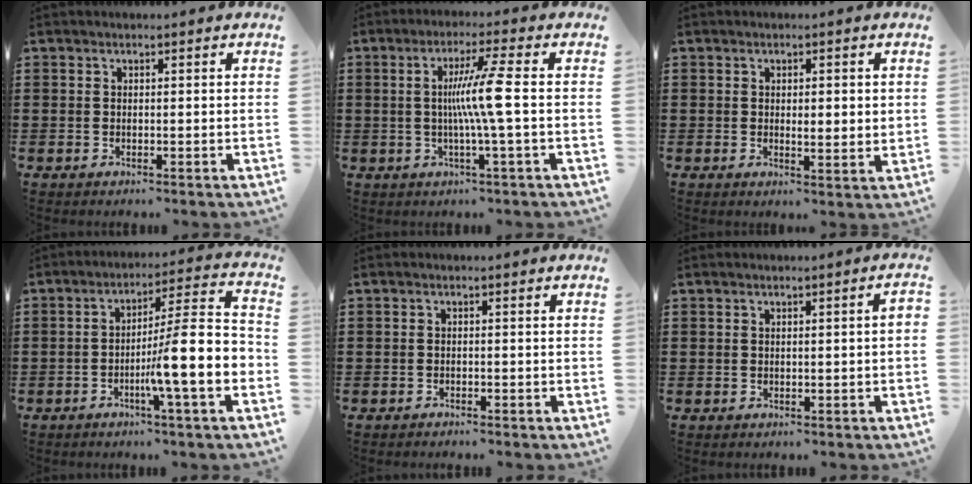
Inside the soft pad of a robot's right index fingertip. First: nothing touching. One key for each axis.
{"total": 7.9, "fx": -0.1, "fy": -1.0, "fz": 7.8, "tx": -0.151, "ty": -0.009, "tz": -0.014}
{"total": 1.9, "fx": 0.4, "fy": 0.4, "fz": 1.8, "tx": -0.033, "ty": 0.003, "tz": 0.006}
{"total": 10.0, "fx": -3.3, "fy": -0.3, "fz": 9.5, "tx": -0.146, "ty": -0.031, "tz": -0.067}
{"total": 0.9, "fx": -0.9, "fy": 0.0, "fz": 0.0, "tx": -0.002, "ty": -0.001, "tz": -0.020}
{"total": 0.9, "fx": -0.2, "fy": -0.1, "fz": 0.9, "tx": -0.014, "ty": -0.006, "tz": -0.003}